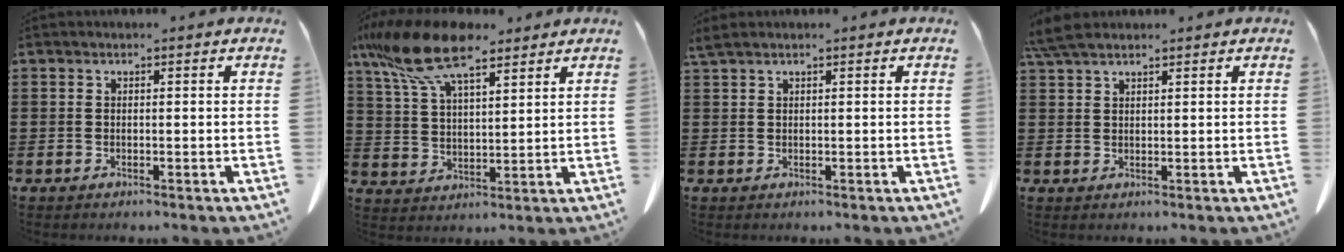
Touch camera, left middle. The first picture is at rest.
{"total": 12.7, "force": [8.9, 3.8, 8.2], "torque": [-0.196, -0.019, 0.161]}
{"total": 1.0, "force": [0.8, 0.0, 0.7], "torque": [-0.016, -0.002, 0.016]}
{"total": 3.7, "force": [3.0, 0.8, 2.0], "torque": [-0.047, 0.000, 0.057]}